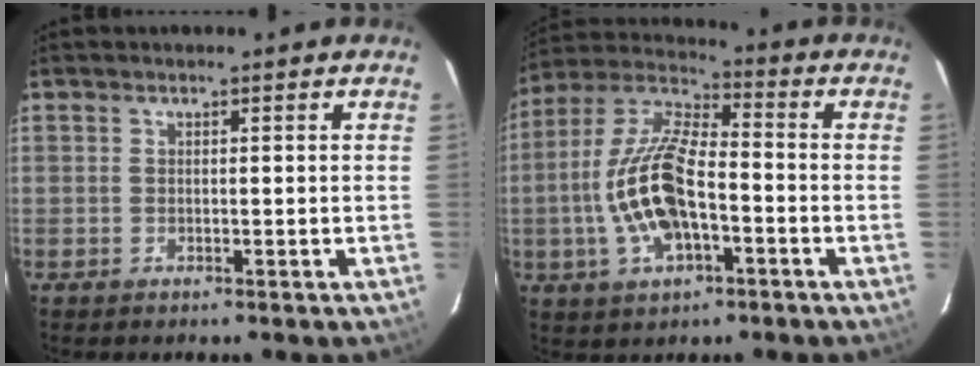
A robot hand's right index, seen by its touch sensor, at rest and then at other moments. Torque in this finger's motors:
{"motor_torque": [1.83, -0.30, 0.51, 0.21]}